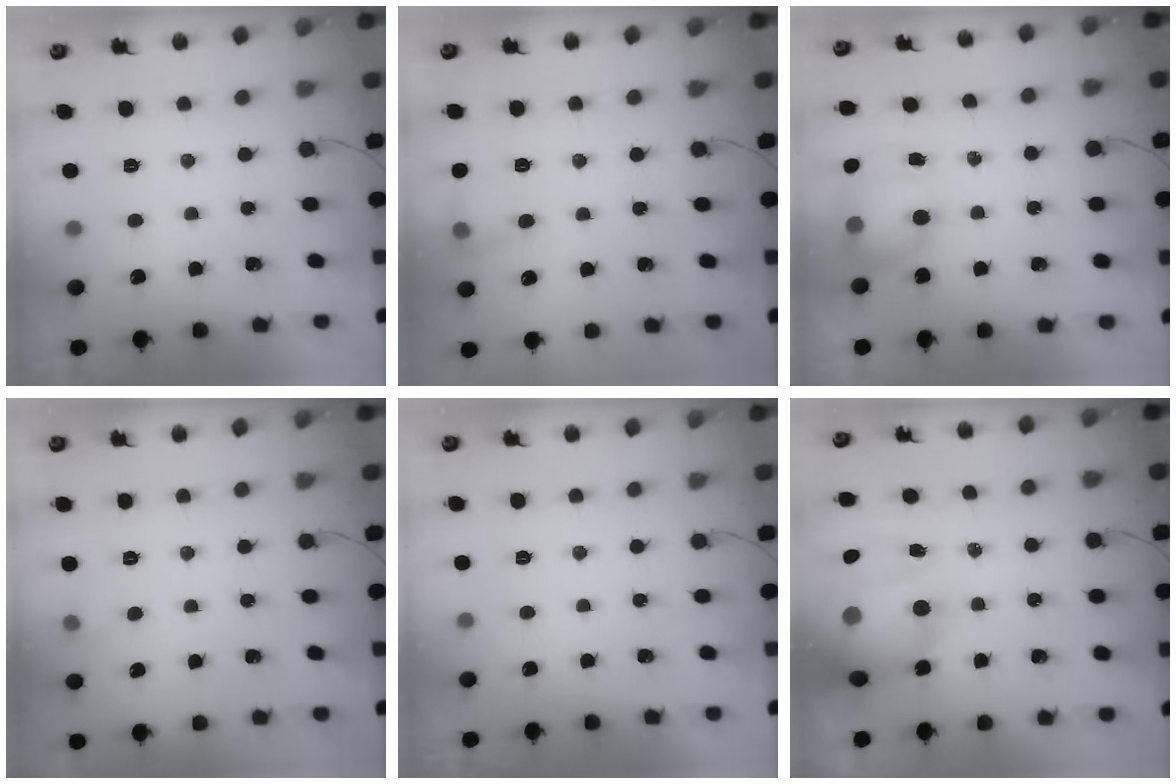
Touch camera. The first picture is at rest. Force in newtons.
{"total": 8.5, "press": 8.4, "slide": 0.8}
{"total": 9.6, "press": 8.3, "slide": 4.7}
{"total": 3.6, "press": 3.4, "slide": 1.2}
{"total": 0.0}
{"total": 17.2, "press": 16.7, "slide": 4.2}